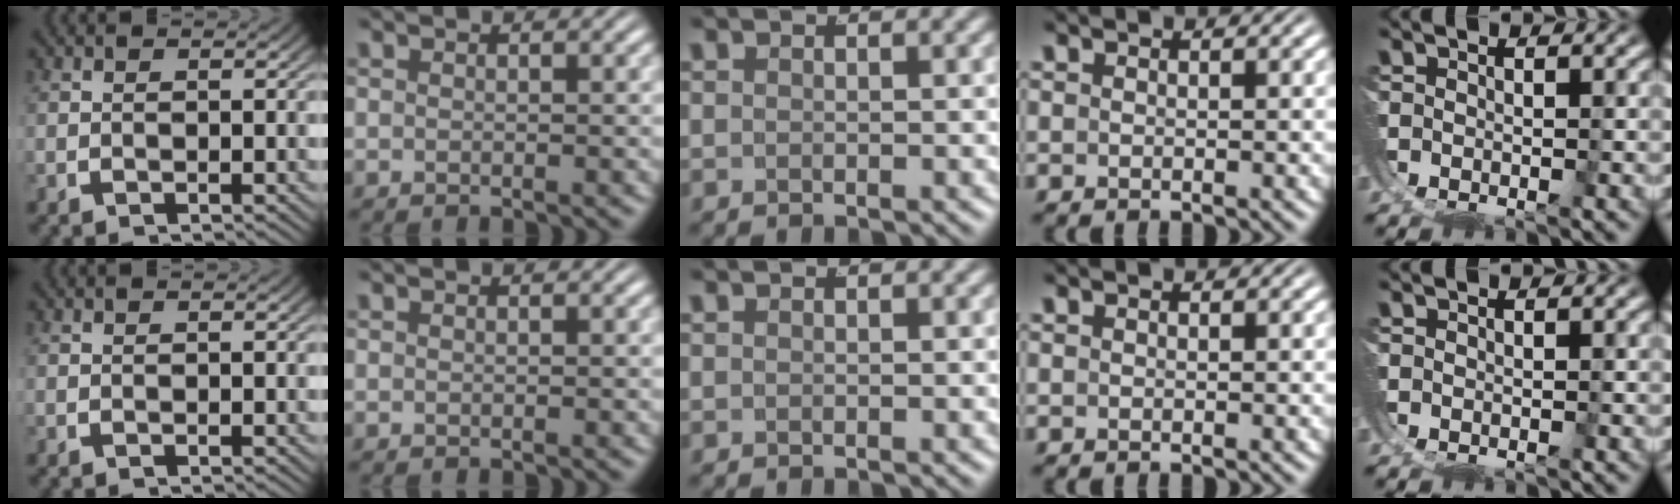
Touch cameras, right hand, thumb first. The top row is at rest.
{}